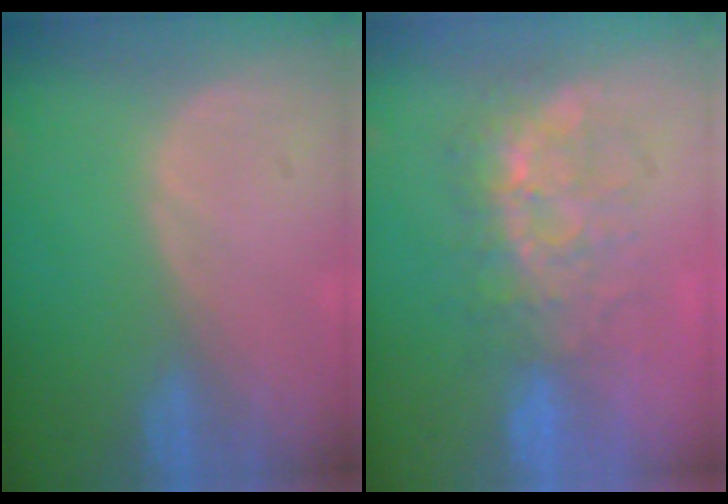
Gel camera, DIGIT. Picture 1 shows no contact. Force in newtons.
{"total": 8.1, "press": 7.3, "slide": 3.7}